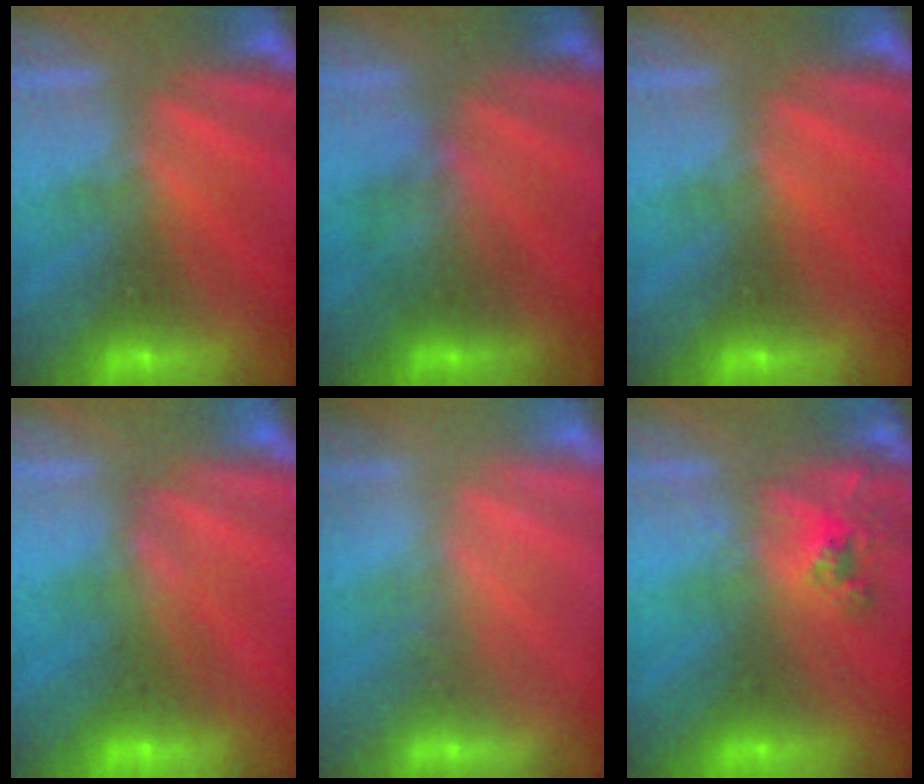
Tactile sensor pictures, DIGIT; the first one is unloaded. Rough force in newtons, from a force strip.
{"total": 2.4}
{"total": 0.0}
{"total": 1.6}
{"total": 3.0}
{"total": 2.6}